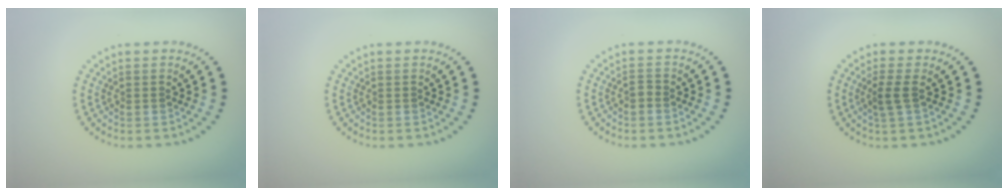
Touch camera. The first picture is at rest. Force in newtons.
{"total": 0.0}
{"total": 0.7, "press": 0.6, "slide": 0.3}
{"total": 1.6, "press": 1.3, "slide": 0.9}